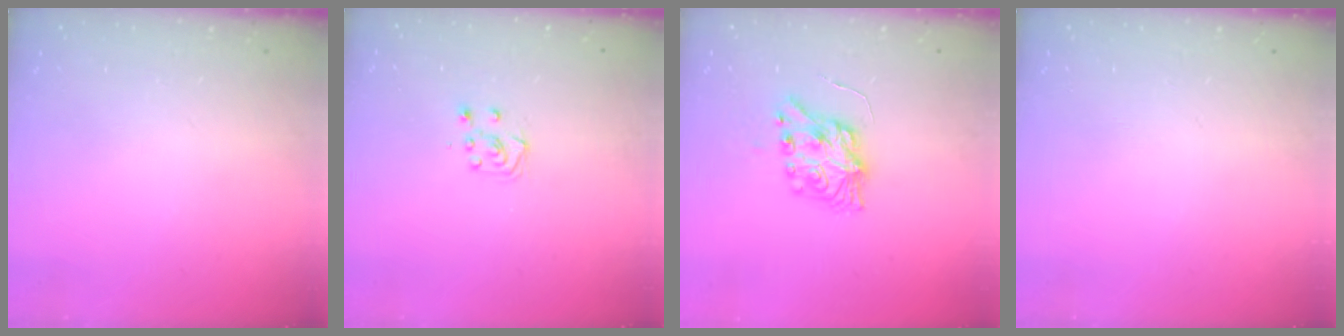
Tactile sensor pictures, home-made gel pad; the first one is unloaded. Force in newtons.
{"total": 5.0, "press": 4.9, "slide": 0.6}
{"total": 8.1, "press": 8.1, "slide": 0.2}
{"total": 0.0}